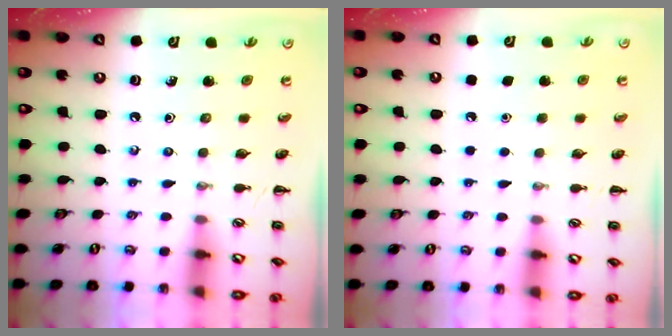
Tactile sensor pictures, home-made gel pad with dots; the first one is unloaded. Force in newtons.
{"total": 1.6, "press": 1.6, "slide": 0.1}